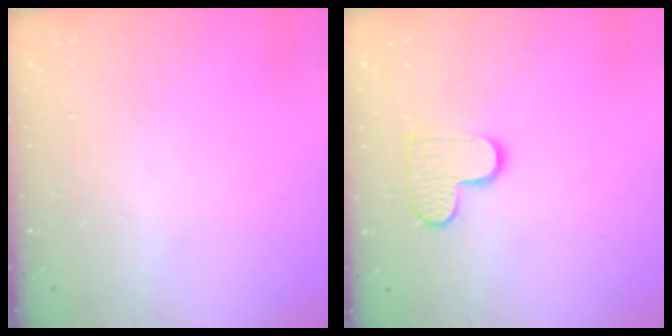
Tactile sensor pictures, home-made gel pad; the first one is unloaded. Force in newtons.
{"total": 8.9, "press": 8.9, "slide": 0.4}